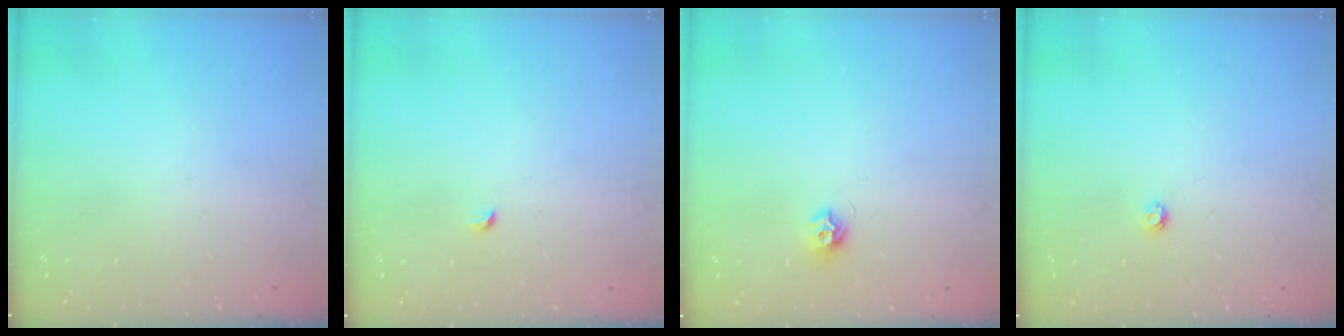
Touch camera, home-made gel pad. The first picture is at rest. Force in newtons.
{"total": 2.7, "press": 2.6, "slide": 0.6}
{"total": 7.6, "press": 7.6, "slide": 0.6}
{"total": 3.0, "press": 3.0, "slide": 0.4}